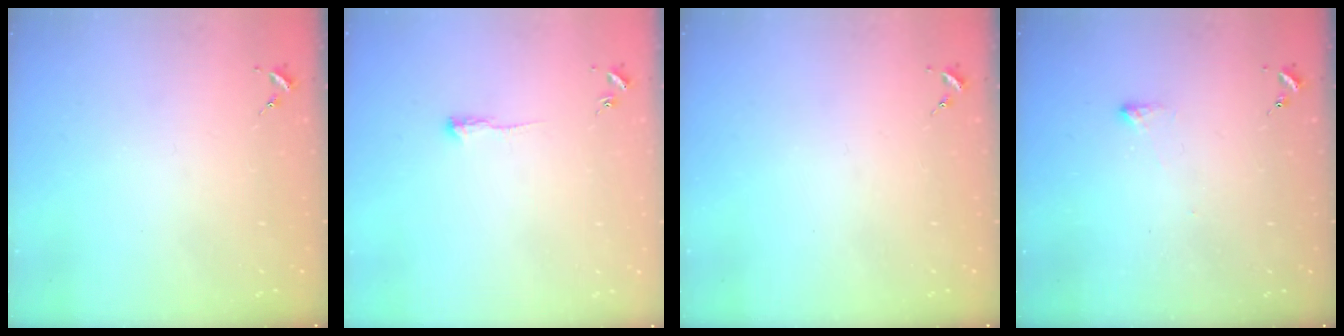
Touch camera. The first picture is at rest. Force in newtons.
{"total": 3.5, "press": 3.5, "slide": 0.6}
{"total": 0.0}
{"total": 2.4, "press": 2.4, "slide": 0.5}